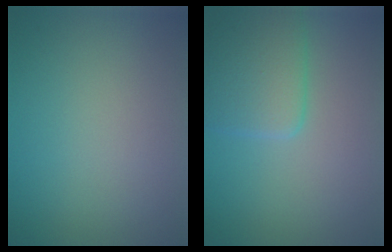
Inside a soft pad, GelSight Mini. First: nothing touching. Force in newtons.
{"total": 4.0, "press": 4.0, "slide": 0.3}